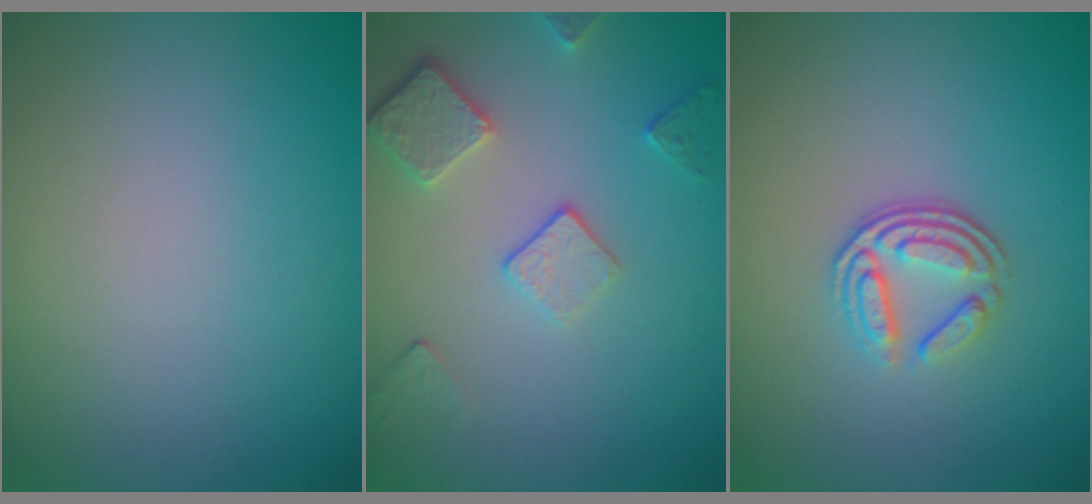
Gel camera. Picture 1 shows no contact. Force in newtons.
{"total": 3.7, "press": 3.0, "slide": 2.2}
{"total": 3.5, "press": 2.5, "slide": 2.5}